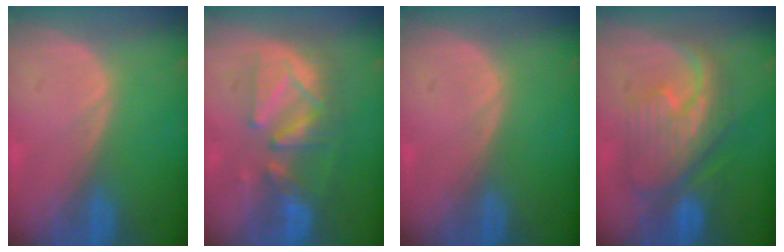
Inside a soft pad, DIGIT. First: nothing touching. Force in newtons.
{"total": 8.9, "press": 8.8, "slide": 1.0}
{"total": 0.0}
{"total": 9.4, "press": 9.4, "slide": 0.6}